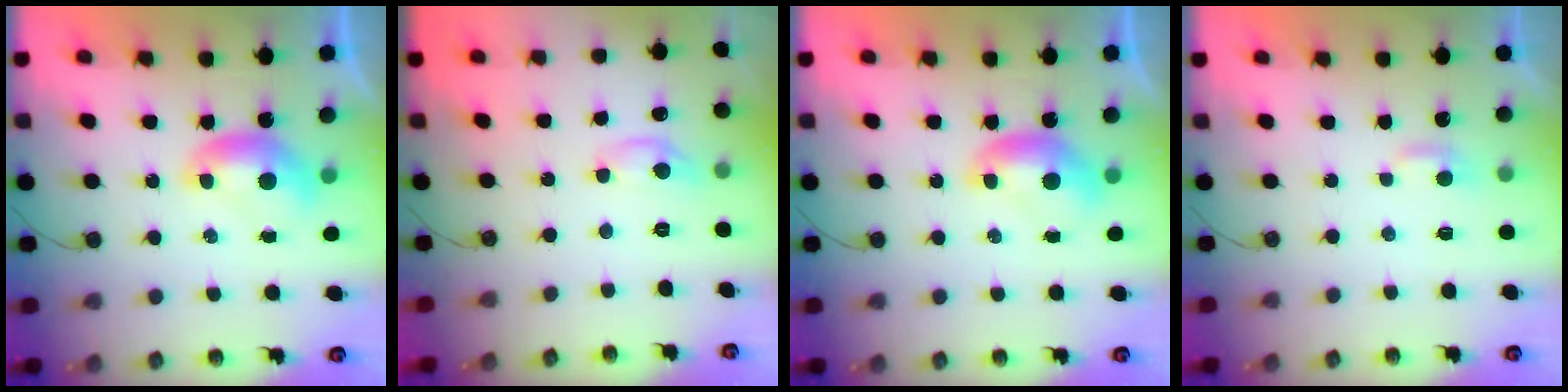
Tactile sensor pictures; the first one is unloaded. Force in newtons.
{"total": 1.1, "press": 1.0, "slide": 0.2}
{"total": 0.0}
{"total": 3.3, "press": 3.3, "slide": 0.3}